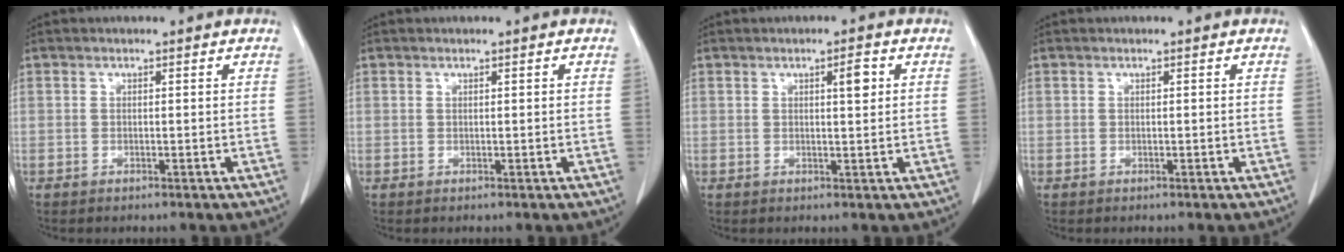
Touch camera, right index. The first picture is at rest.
{"total": 0.0}
{"total": 2.4, "force": [0.8, 0.4, 2.2], "torque": [-0.035, 0.000, 0.013]}
{"total": 0.0}